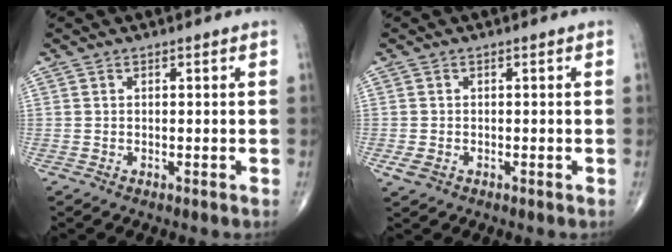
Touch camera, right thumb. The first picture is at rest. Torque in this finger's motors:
{"motor_torque": [0.52, 0.26, 0.07, -0.27, 0.02]}